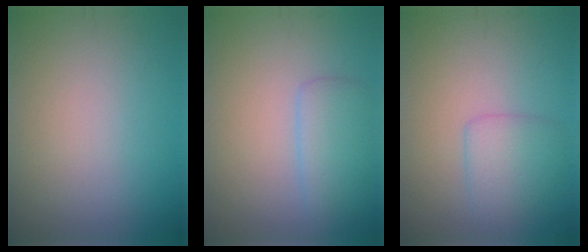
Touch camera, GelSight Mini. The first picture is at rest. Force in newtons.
{"total": 2.8, "press": 2.8, "slide": 0.2}
{"total": 2.8, "press": 2.8, "slide": 0.2}